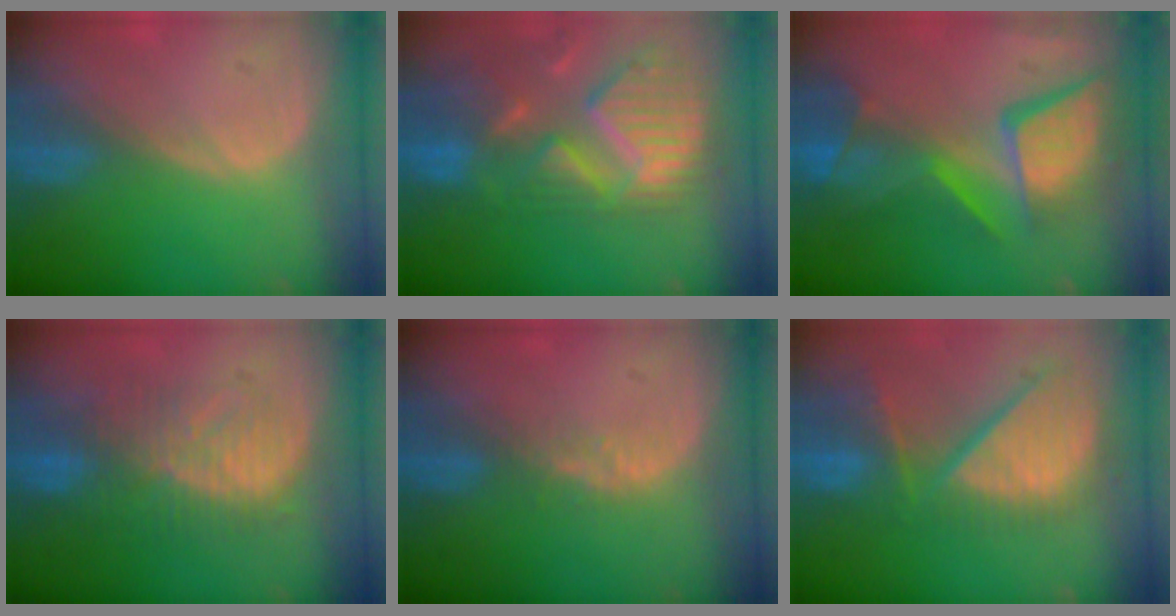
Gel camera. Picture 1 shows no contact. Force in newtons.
{"total": 13.2, "press": 11.2, "slide": 7.0}
{"total": 13.1, "press": 10.8, "slide": 7.5}
{"total": 9.1, "press": 8.7, "slide": 2.7}
{"total": 2.8, "press": 2.1, "slide": 1.8}
{"total": 11.7, "press": 10.3, "slide": 5.5}